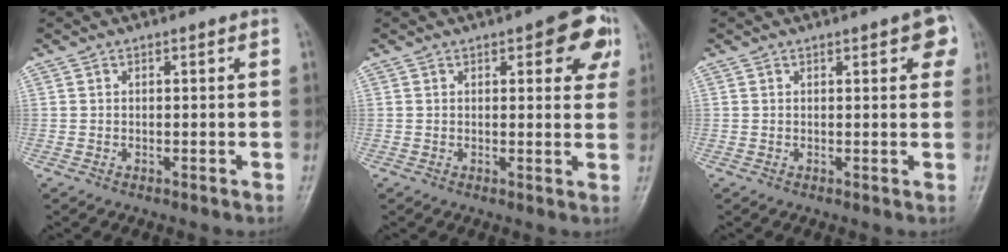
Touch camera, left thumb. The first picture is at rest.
{"total": 8.4, "force": [3.6, 3.3, 6.9], "torque": [-0.047, -0.005, 0.033]}
{"total": 4.3, "force": [1.8, 1.4, 3.7], "torque": [-0.032, -0.001, 0.014]}